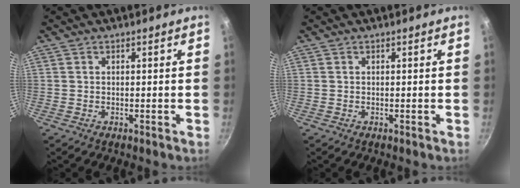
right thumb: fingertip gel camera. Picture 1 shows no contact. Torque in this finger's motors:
{"motor_torque": [0.02, 0.02, 0.00, 0.00, 0.00]}